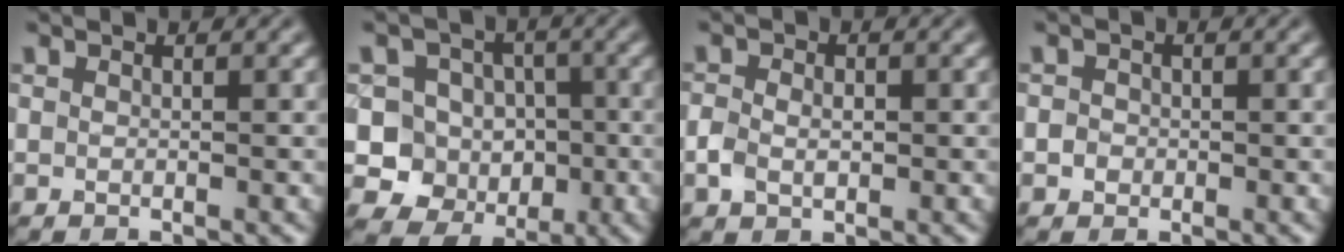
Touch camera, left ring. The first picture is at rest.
{"total": 8.6, "force": [-1.7, 8.0, 2.7], "torque": [-0.037, 0.022, -0.055]}
{"total": 2.4, "force": [-0.6, 1.7, 1.7], "torque": [-0.033, -0.002, -0.011]}
{"total": 1.2, "force": [-0.2, 1.1, 0.4], "torque": [0.000, -0.002, -0.008]}